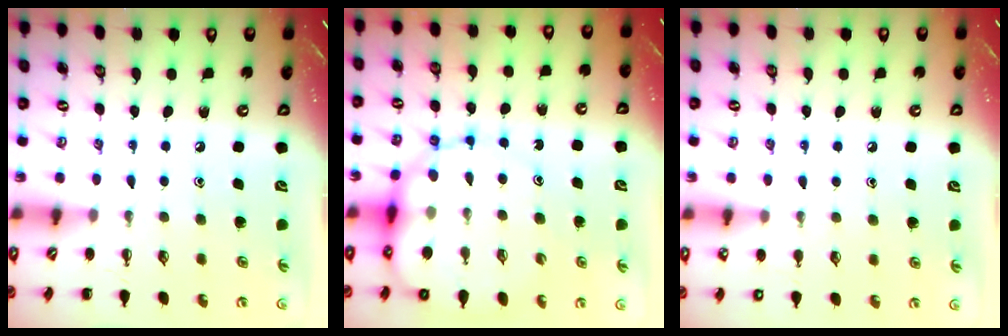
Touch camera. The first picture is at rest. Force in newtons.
{"total": 14.6, "press": 14.1, "slide": 3.7}
{"total": 6.2, "press": 5.9, "slide": 1.9}